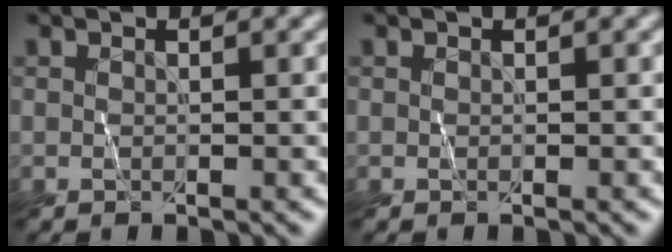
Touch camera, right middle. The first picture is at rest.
{"total": 0.0}